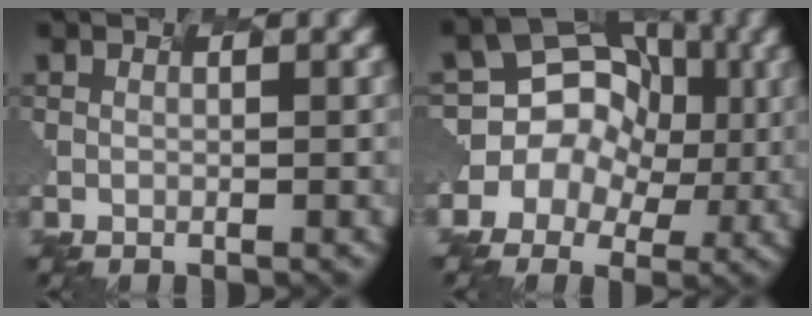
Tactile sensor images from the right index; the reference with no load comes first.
{"total": 10.2, "force": [-1.0, 9.3, 4.1], "torque": [-0.086, 0.041, -0.042]}